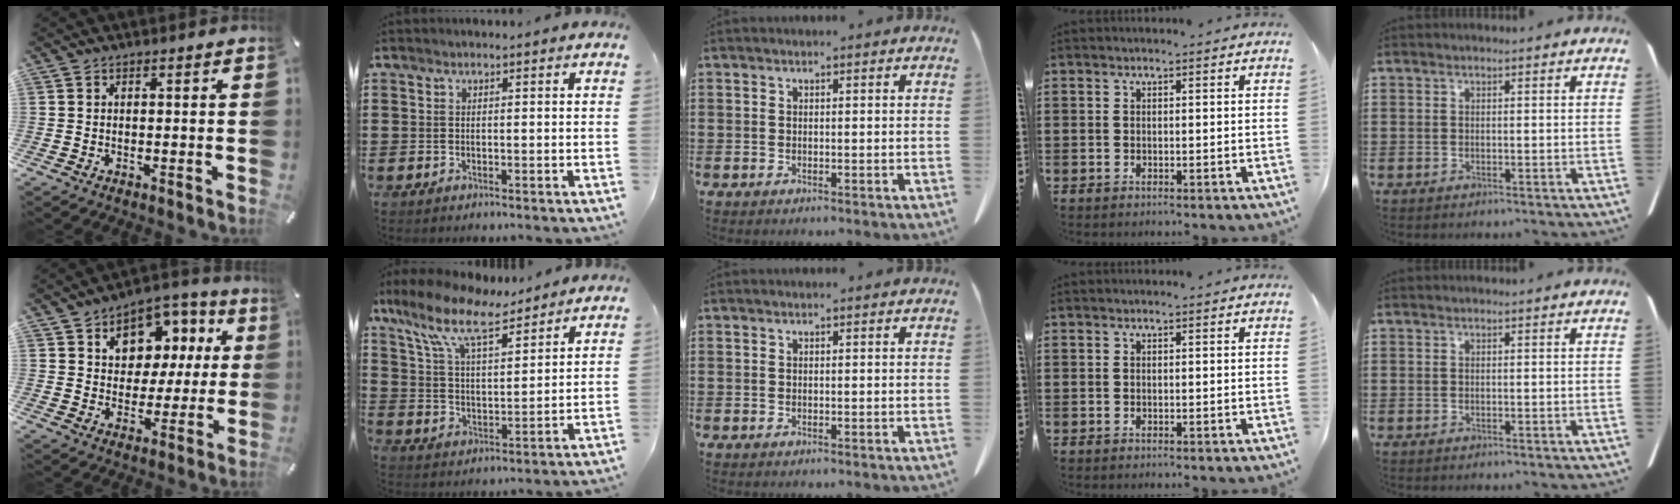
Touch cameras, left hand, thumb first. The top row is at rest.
{"thumb": {"total": 9.8, "force": [3.3, 8.4, 3.7], "torque": [-0.057, -0.022, 0.059]}, "index": {"total": 10.5, "force": [8.4, 2.4, 5.8], "torque": [-0.140, -0.031, 0.148]}}